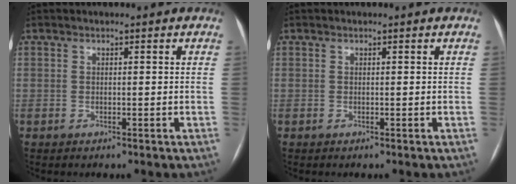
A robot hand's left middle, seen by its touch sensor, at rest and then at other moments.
{"total": 0.0}